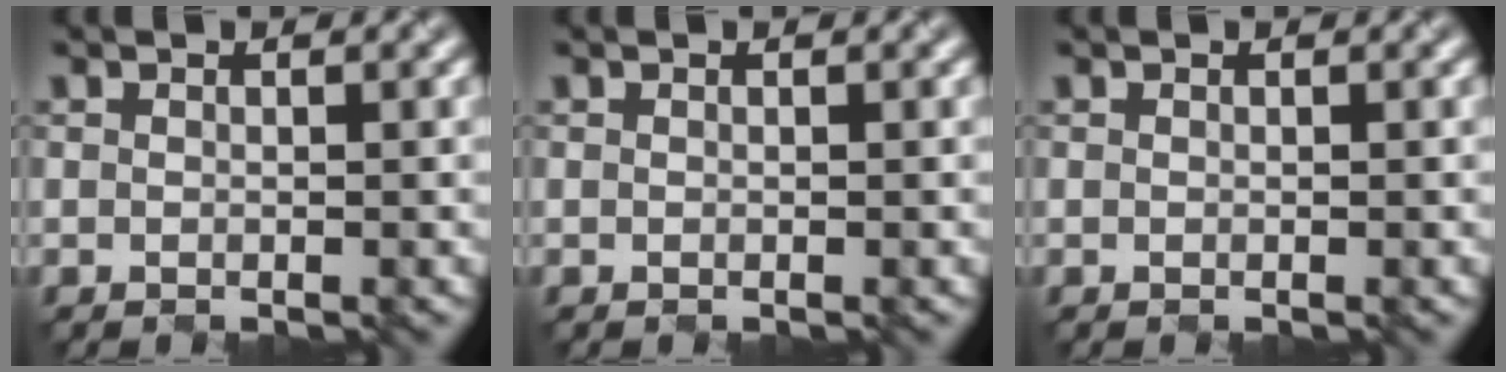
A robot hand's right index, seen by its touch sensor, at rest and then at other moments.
{"total": 0.0}
{"total": 0.0}